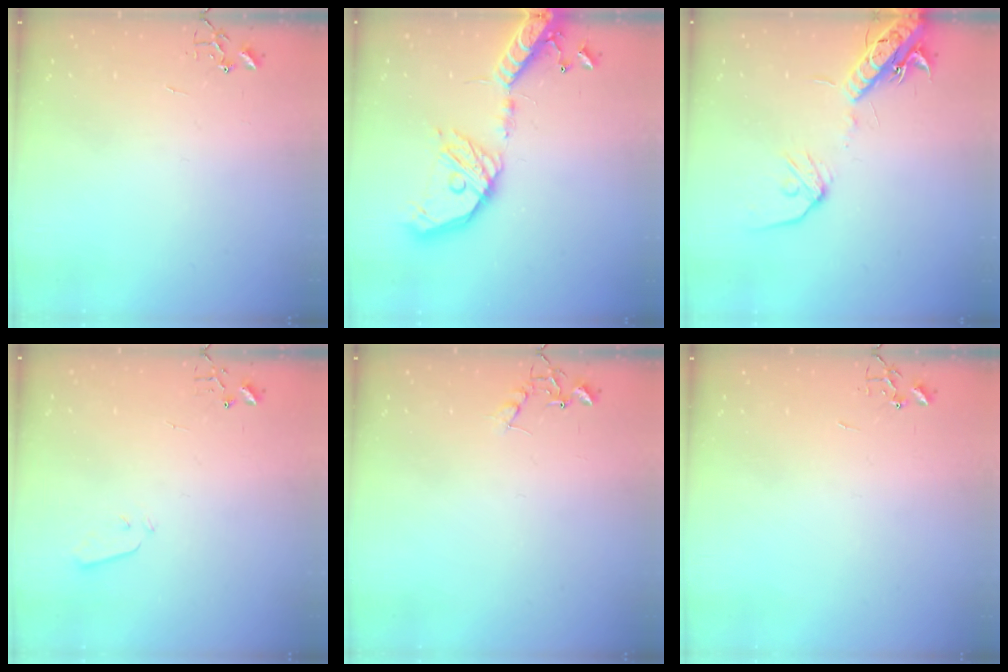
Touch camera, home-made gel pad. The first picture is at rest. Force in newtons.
{"total": 20.9, "press": 20.5, "slide": 3.9}
{"total": 15.1, "press": 14.7, "slide": 3.3}
{"total": 3.0, "press": 2.9, "slide": 0.7}
{"total": 6.8, "press": 6.8, "slide": 0.3}
{"total": 0.0}